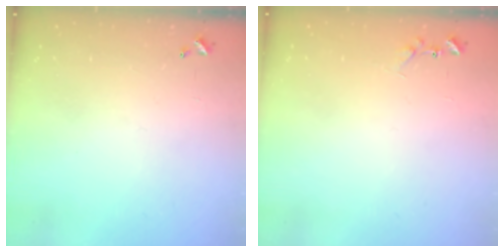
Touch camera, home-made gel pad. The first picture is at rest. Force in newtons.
{"total": 7.1, "press": 7.0, "slide": 0.5}